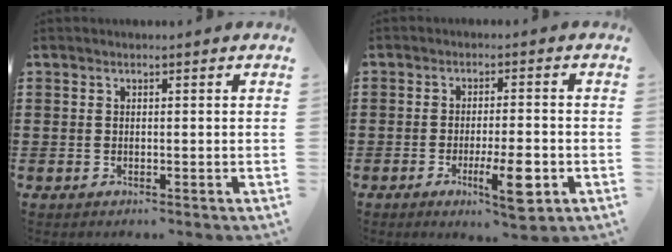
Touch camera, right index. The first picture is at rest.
{"total": 7.8, "force": [-3.0, 1.5, 7.0], "torque": [-0.128, -0.015, -0.048]}